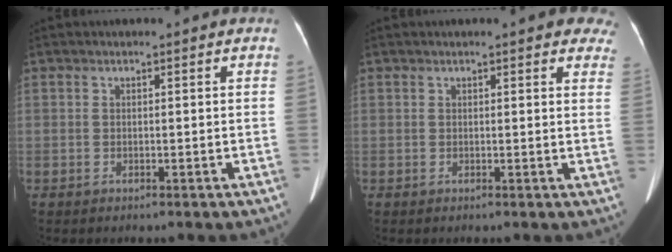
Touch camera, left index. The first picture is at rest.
{"total": 7.9, "force": [6.3, 2.1, 4.3], "torque": [-0.030, 0.000, 0.054]}